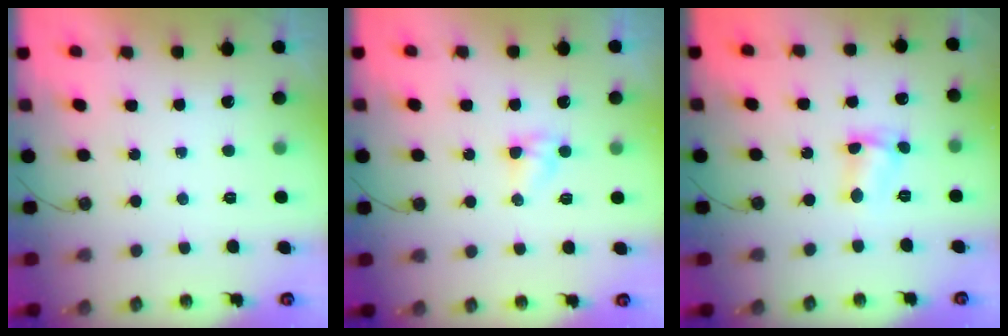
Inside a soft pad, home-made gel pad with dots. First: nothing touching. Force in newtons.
{"total": 2.8, "press": 2.8, "slide": 0.2}
{"total": 3.5, "press": 3.5, "slide": 0.3}